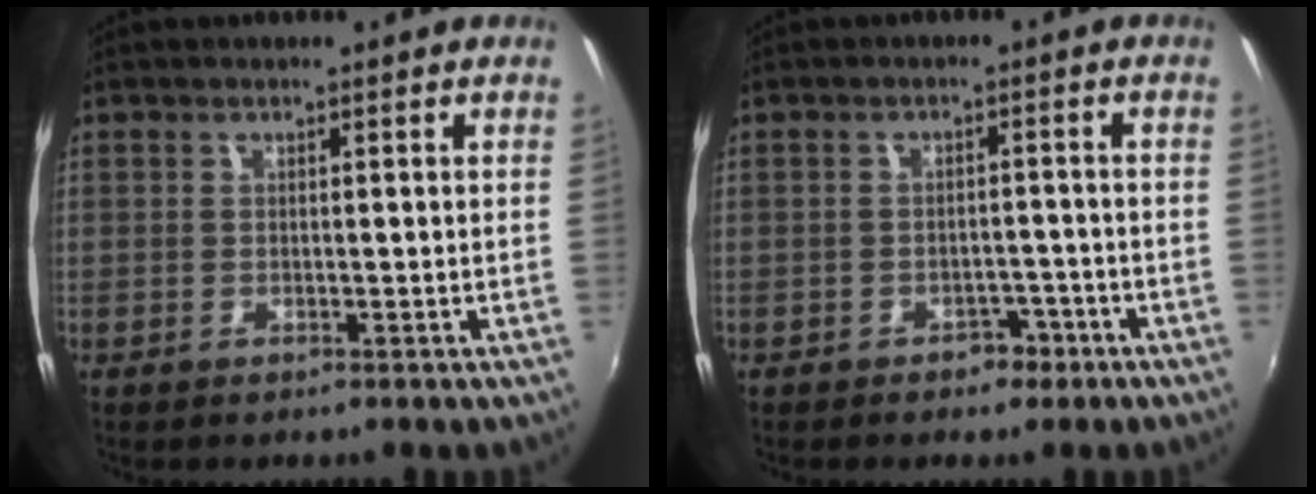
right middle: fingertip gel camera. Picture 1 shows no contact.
{"total": 3.4, "force": [-2.3, 2.2, 1.2], "torque": [-0.026, 0.005, -0.025]}